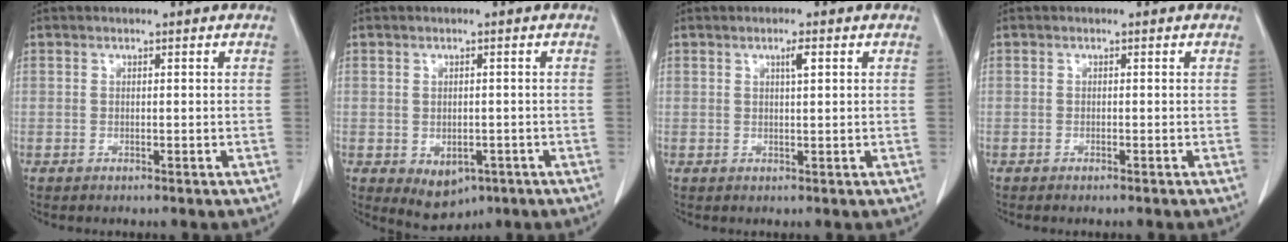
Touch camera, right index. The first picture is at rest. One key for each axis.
{"total": 4.8, "fx": -2.0, "fy": 3.3, "fz": 2.8, "tx": -0.040, "ty": -0.003, "tz": -0.013}
{"total": 1.6, "fx": 0.7, "fy": 0.1, "fz": 1.5, "tx": -0.027, "ty": 0.000, "tz": 0.011}
{"total": 0.6, "fx": -0.5, "fy": -0.2, "fz": 0.3, "tx": -0.006, "ty": 0.001, "tz": -0.009}